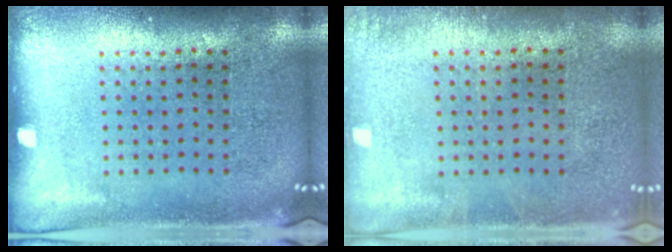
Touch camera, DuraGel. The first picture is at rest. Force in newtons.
{"total": 0.7, "press": 0.7, "slide": 0.1}